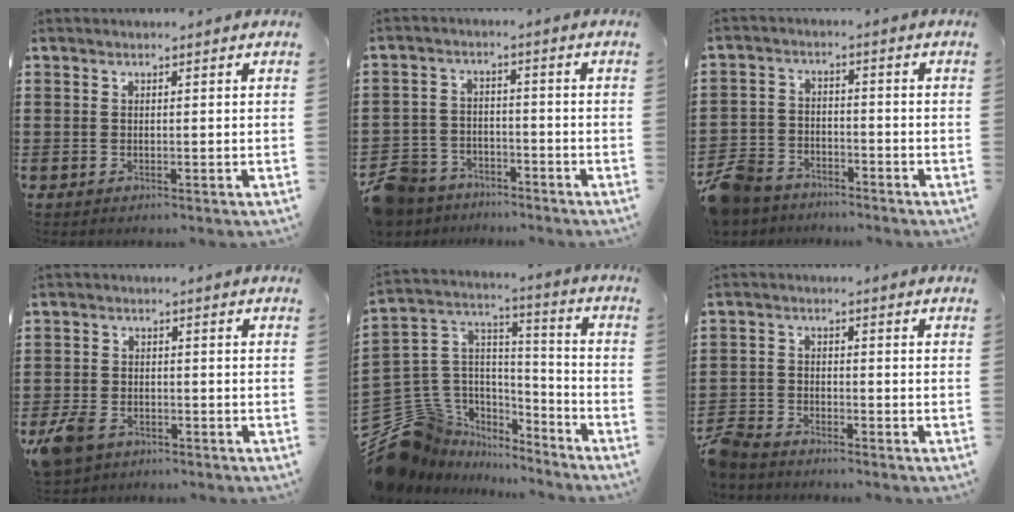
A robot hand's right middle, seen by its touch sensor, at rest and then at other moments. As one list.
[{"total": 6.6, "force": [-6.0, 2.5, 1.0], "torque": [-0.055, 0.006, -0.131]}, {"total": 7.3, "force": [-6.5, 2.8, 1.5], "torque": [-0.056, 0.012, -0.138]}, {"total": 4.3, "force": [-3.2, 2.2, 1.8], "torque": [-0.058, -0.003, -0.070]}, {"total": 12.4, "force": [-8.8, 8.5, 1.7], "torque": [-0.090, 0.008, -0.167]}, {"total": 4.1, "force": [-3.8, 1.1, 0.9], "torque": [-0.044, -0.005, -0.088]}]